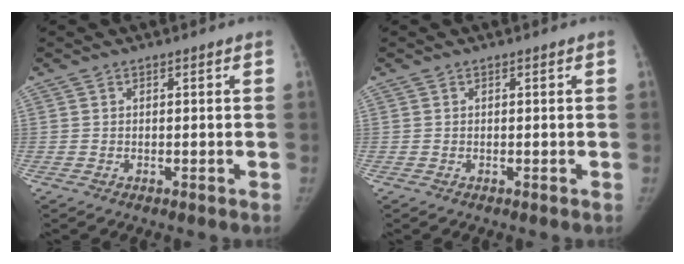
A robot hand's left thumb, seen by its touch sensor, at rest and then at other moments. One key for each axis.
{"total": 0.0}